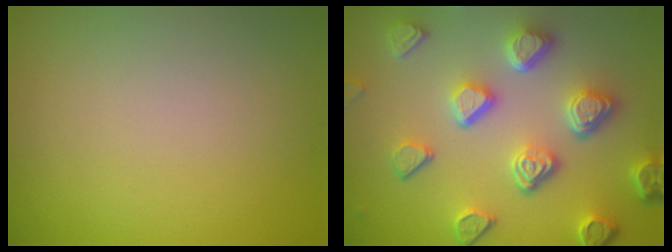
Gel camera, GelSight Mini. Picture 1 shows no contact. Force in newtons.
{"total": 6.8, "press": 5.4, "slide": 4.2}